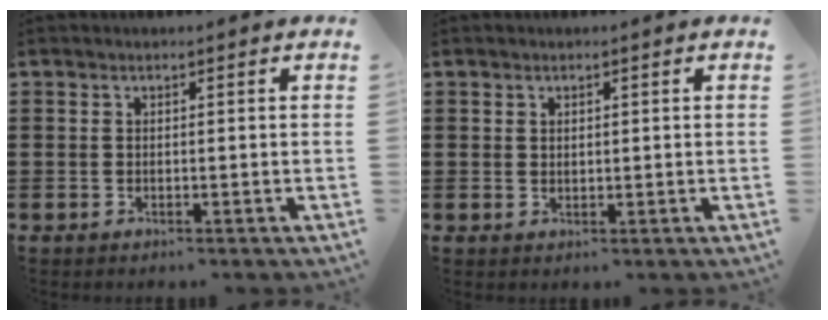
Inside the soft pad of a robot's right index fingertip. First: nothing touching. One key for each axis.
{"total": 0.9, "fx": 0.7, "fy": 0.6, "fz": 0.3, "tx": -0.007, "ty": 0.003, "tz": 0.012}